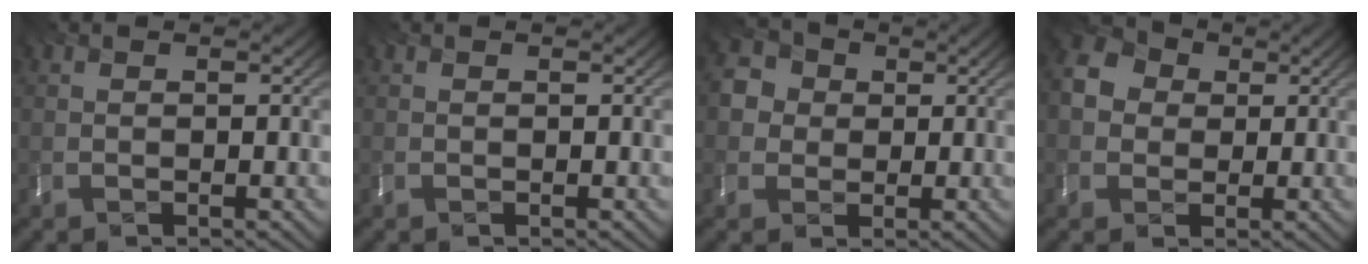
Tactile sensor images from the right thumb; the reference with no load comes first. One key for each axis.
{"total": 0.0}
{"total": 3.9, "fx": -0.1, "fy": 3.8, "fz": 1.0, "tx": -0.039, "ty": 0.000, "tz": -0.021}
{"total": 5.6, "fx": -0.2, "fy": 5.1, "fz": 2.3, "tx": -0.081, "ty": 0.000, "tz": -0.016}